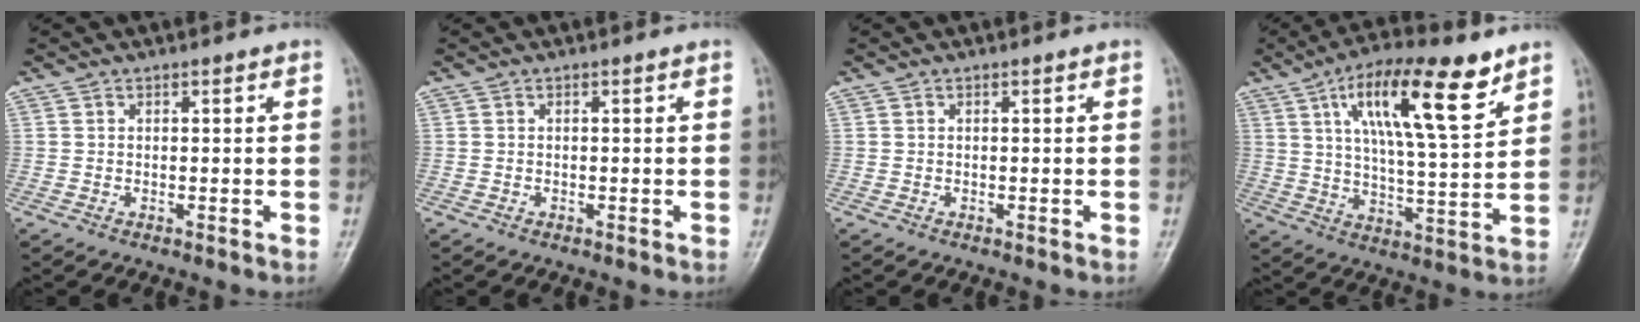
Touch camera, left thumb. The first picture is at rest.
{"total": 0.0}
{"total": 0.0}
{"total": 17.1, "force": [8.8, 4.8, 13.9], "torque": [-0.210, -0.029, 0.147]}